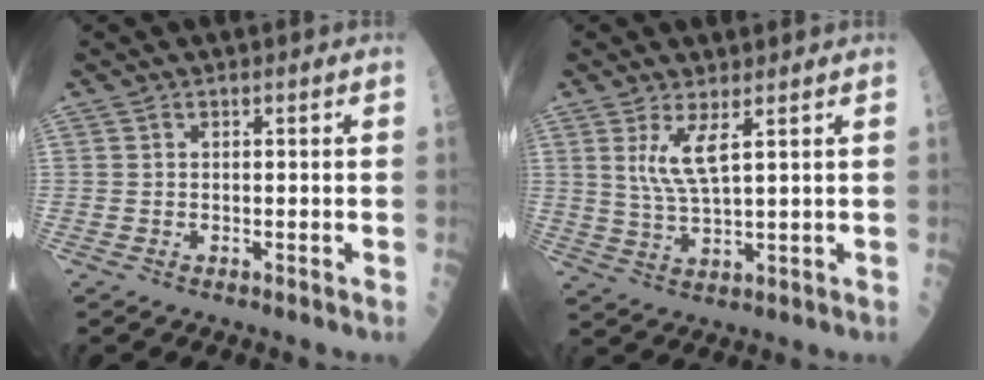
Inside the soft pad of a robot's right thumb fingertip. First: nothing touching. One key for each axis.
{"total": 5.6, "fx": 2.3, "fy": 0.7, "fz": 5.1, "tx": -0.111, "ty": -0.026, "tz": 0.055}